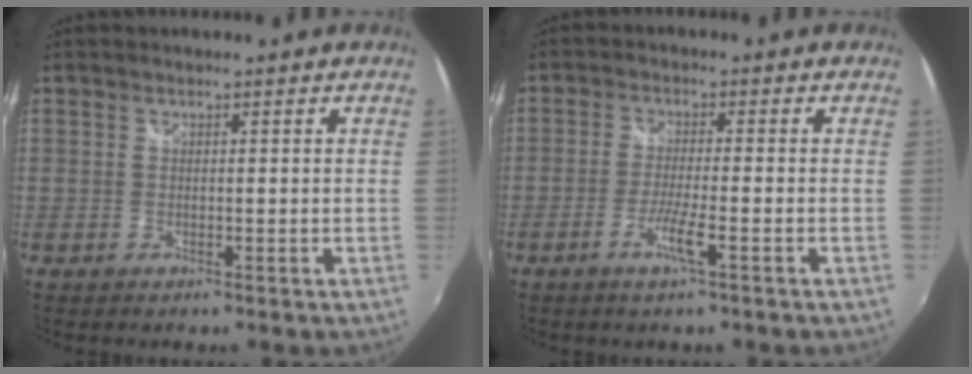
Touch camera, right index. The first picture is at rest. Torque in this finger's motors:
{"motor_torque": [0.32, 0.30, 0.08, 0.06]}